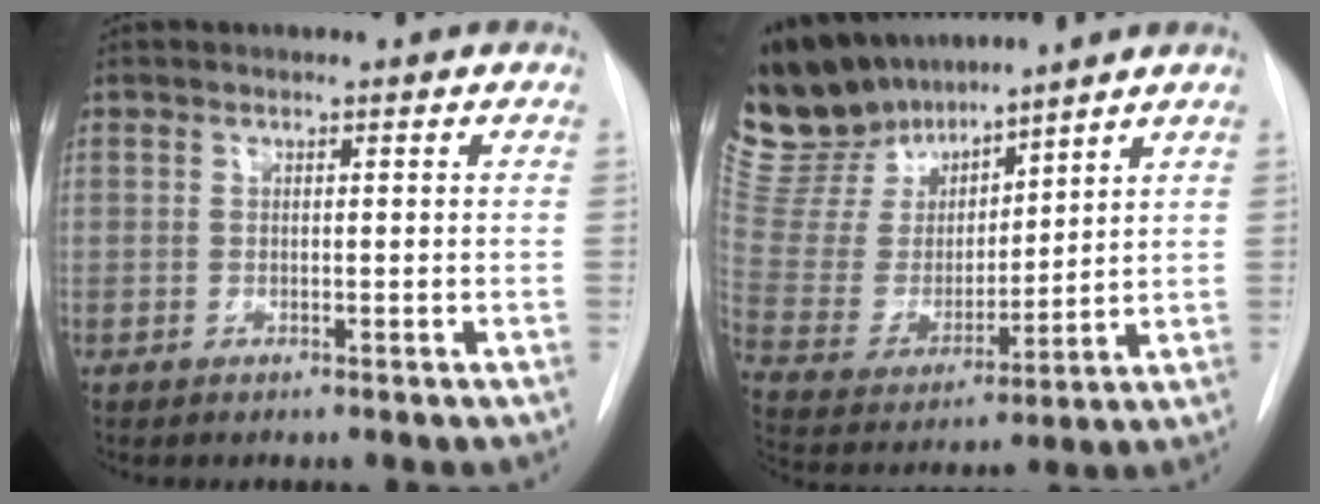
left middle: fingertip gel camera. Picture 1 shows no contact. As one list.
[{"total": 15.6, "force": [14.0, 5.2, 4.2], "torque": [-0.097, 0.012, 0.286]}]